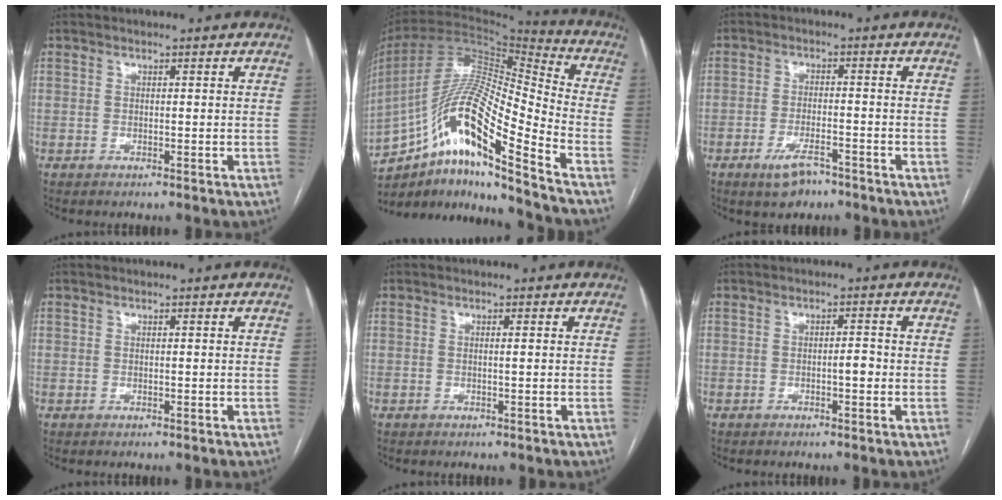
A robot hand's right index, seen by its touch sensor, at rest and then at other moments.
{"total": 18.3, "force": [-11.0, 1.3, 14.5], "torque": [-0.287, 0.007, -0.197]}
{"total": 4.8, "force": [-3.3, 1.8, 3.0], "torque": [-0.061, -0.002, -0.052]}
{"total": 0.0}
{"total": 0.5, "force": [0.1, -0.1, 0.5], "torque": [-0.007, 0.001, 0.000]}
{"total": 1.9, "force": [-0.6, 0.5, 1.8], "torque": [-0.026, 0.003, -0.010]}